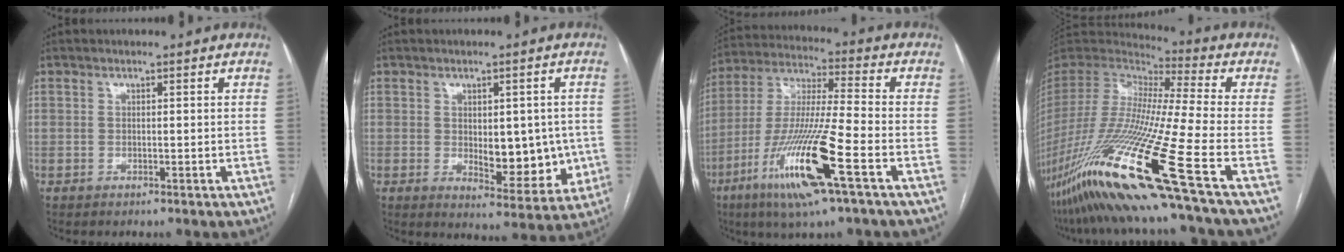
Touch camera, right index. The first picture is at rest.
{"total": 9.6, "force": [-0.7, 4.7, 8.3], "torque": [-0.099, 0.000, 0.006]}
{"total": 17.7, "force": [-7.9, 0.5, 15.9], "torque": [-0.338, -0.030, -0.150]}
{"total": 26.7, "force": [-15.9, -1.6, 21.4], "torque": [-0.447, -0.070, -0.302]}